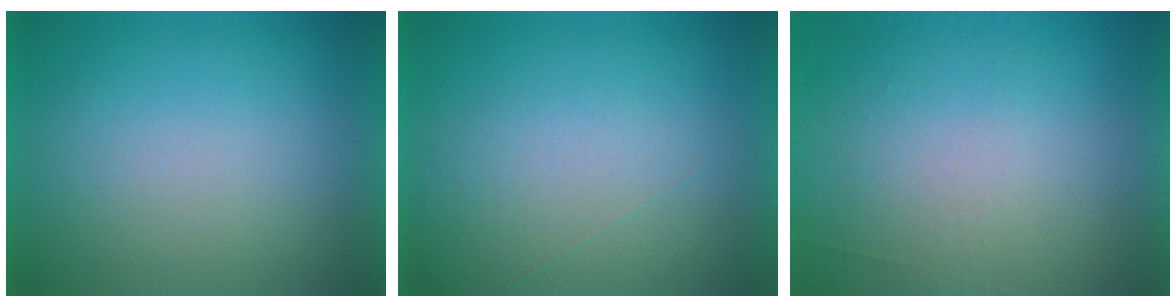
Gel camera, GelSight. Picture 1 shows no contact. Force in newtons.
{"total": 1.0}
{"total": 6.9}